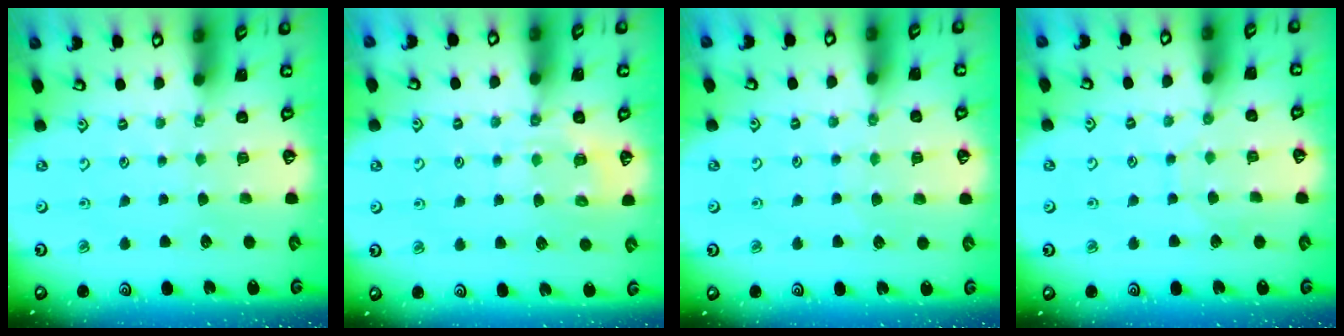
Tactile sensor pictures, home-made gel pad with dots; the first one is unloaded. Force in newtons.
{"total": 6.7, "press": 6.7, "slide": 0.8}
{"total": 4.0, "press": 4.0, "slide": 0.3}
{"total": 4.7, "press": 4.7, "slide": 0.4}